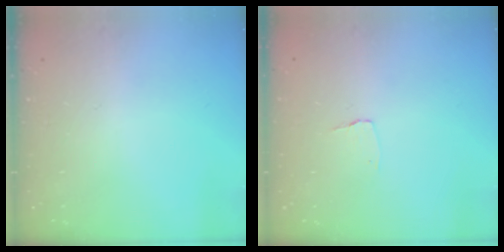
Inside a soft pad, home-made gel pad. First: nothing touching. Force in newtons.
{"total": 2.6, "press": 2.6, "slide": 0.2}